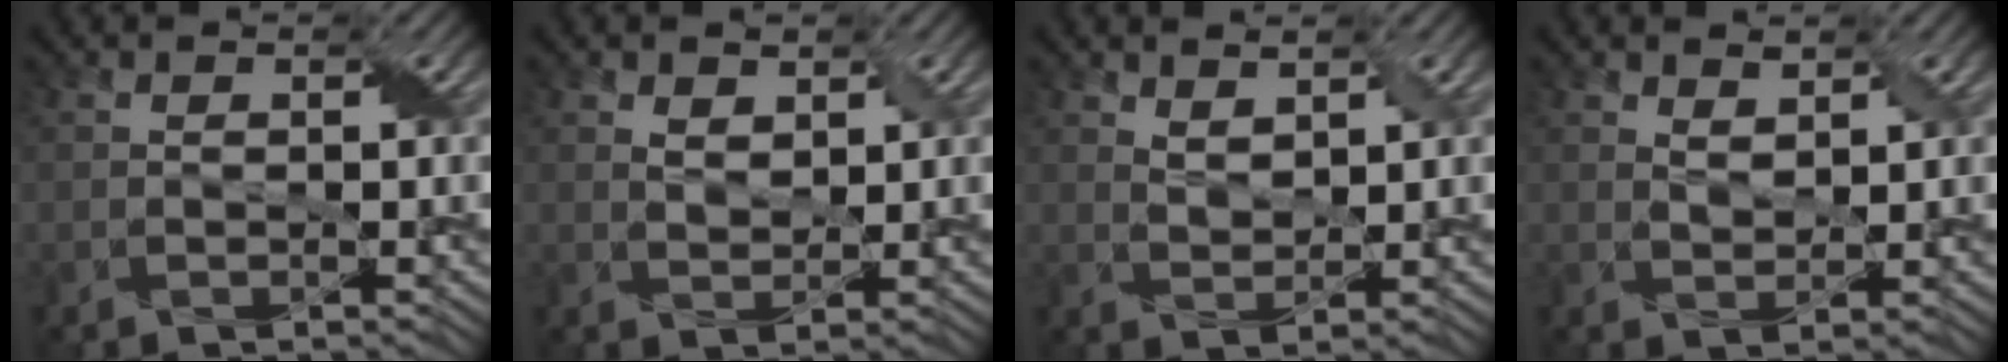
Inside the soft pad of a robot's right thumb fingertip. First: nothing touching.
{"total": 2.1, "force": [1.2, 1.3, 1.1], "torque": [-0.028, -0.002, 0.026]}
{"total": 2.0, "force": [1.5, 0.8, 1.1], "torque": [-0.029, -0.003, 0.033]}
{"total": 1.7, "force": [1.4, 0.7, 0.8], "torque": [-0.023, -0.002, 0.030]}